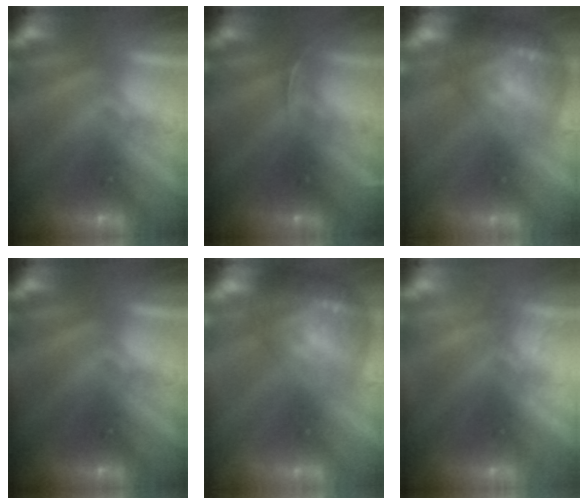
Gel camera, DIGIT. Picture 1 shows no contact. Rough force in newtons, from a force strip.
{"total": 2.7}
{"total": 7.9}
{"total": 0.0}
{"total": 7.9}
{"total": 2.7}